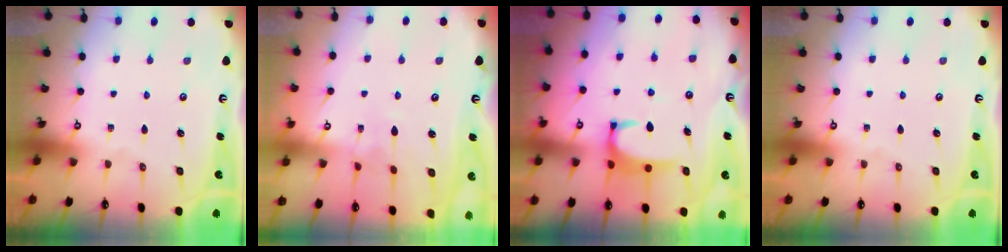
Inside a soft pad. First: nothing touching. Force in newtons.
{"total": 3.3, "press": 3.3, "slide": 0.2}
{"total": 3.6, "press": 3.5, "slide": 0.9}
{"total": 0.0}